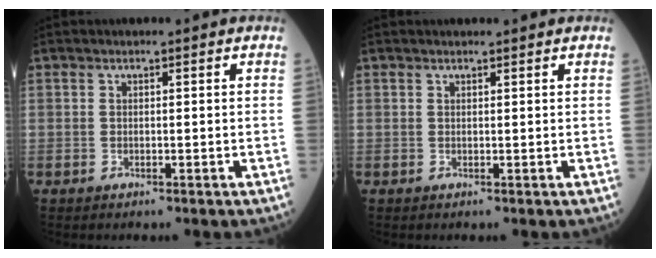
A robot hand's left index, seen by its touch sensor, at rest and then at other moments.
{"total": 1.2, "force": [1.2, 0.2, 0.3], "torque": [-0.005, 0.009, 0.016]}